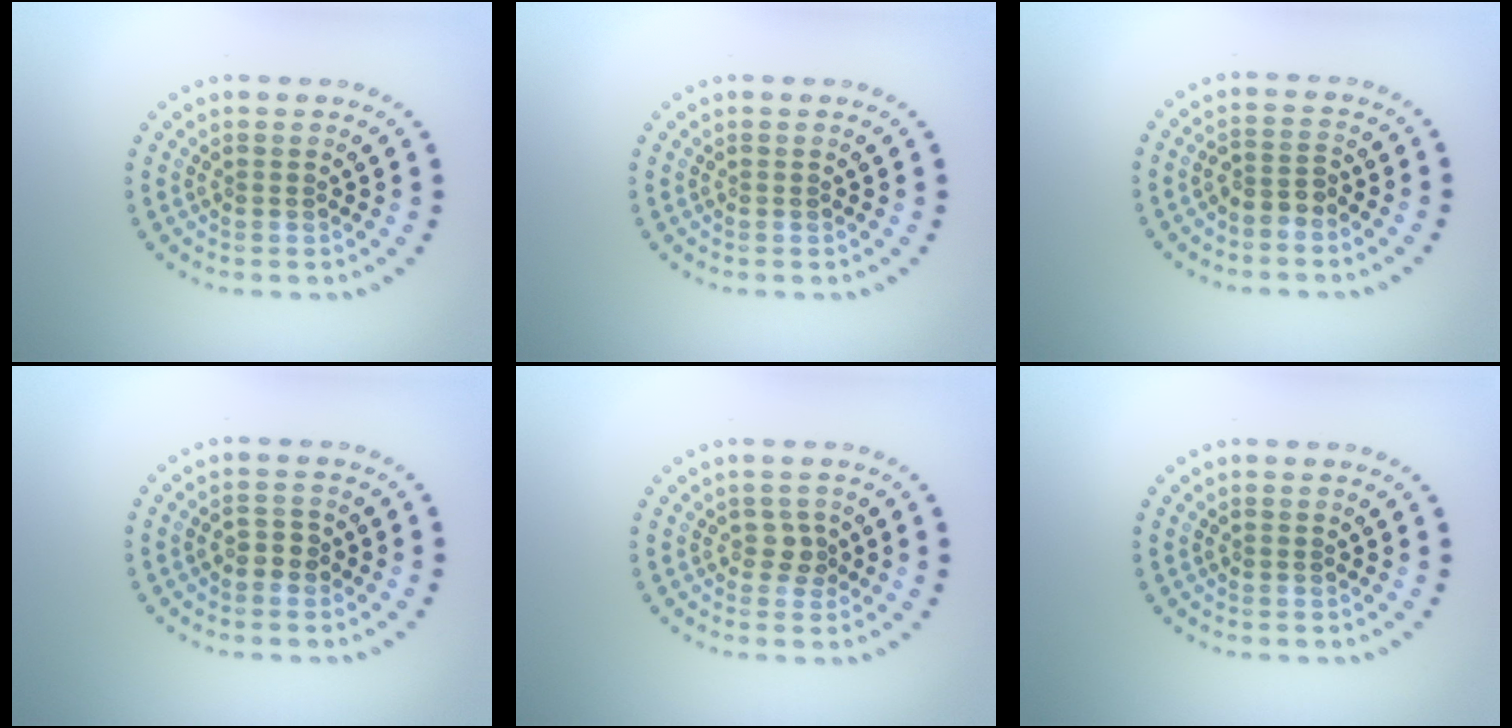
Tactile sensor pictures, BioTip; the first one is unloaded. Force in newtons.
{"total": 0.0}
{"total": 2.0, "press": 1.6, "slide": 1.2}
{"total": 1.3, "press": 1.1, "slide": 0.6}
{"total": 1.4, "press": 1.1, "slide": 0.8}
{"total": 0.0}